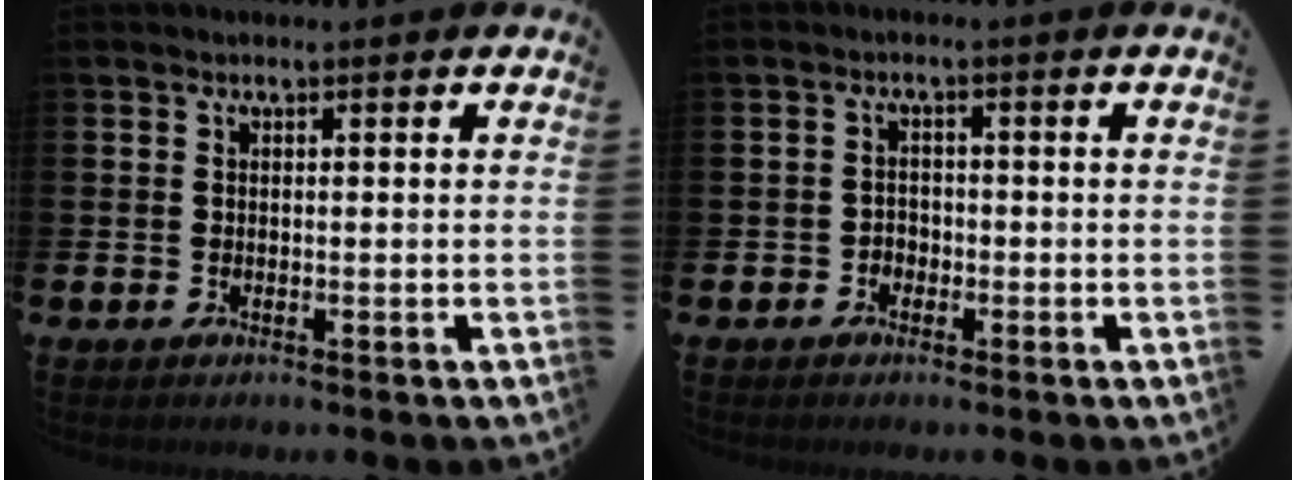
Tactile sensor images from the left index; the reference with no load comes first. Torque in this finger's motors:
{"motor_torque": [0.41, 0.32, -0.21, -0.09]}